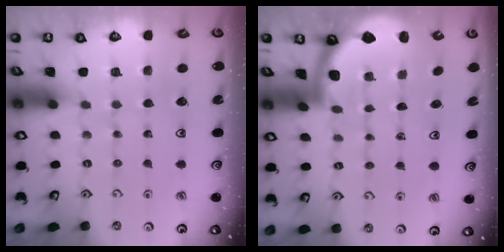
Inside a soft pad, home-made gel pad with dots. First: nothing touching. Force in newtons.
{"total": 2.0, "press": 2.0, "slide": 0.3}